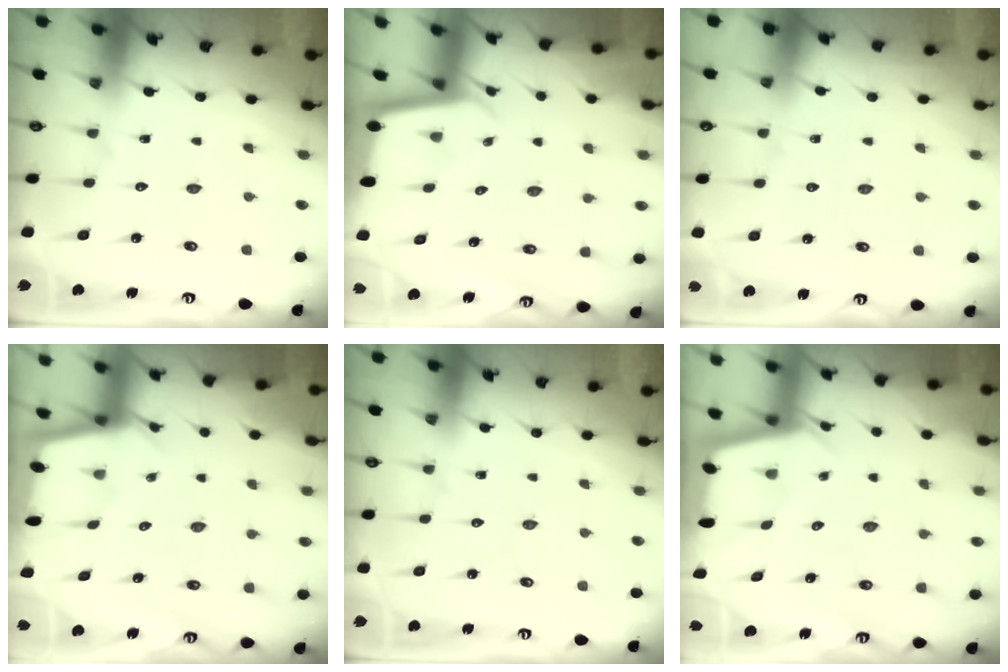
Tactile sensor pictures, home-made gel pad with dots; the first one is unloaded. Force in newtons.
{"total": 1.8, "press": 1.8, "slide": 0.0}
{"total": 2.6, "press": 2.6, "slide": 0.4}
{"total": 2.1, "press": 2.1, "slide": 0.3}
{"total": 0.0}
{"total": 2.2, "press": 2.2, "slide": 0.3}